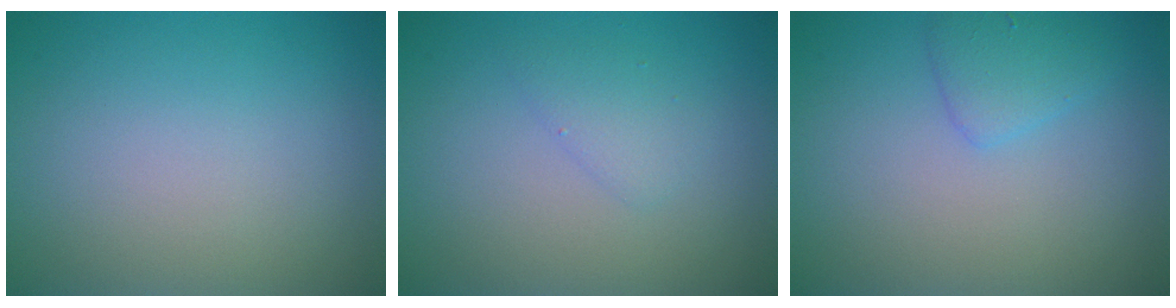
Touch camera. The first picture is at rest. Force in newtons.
{"total": 1.5, "press": 1.5, "slide": 0.1}
{"total": 1.9, "press": 1.9, "slide": 0.1}